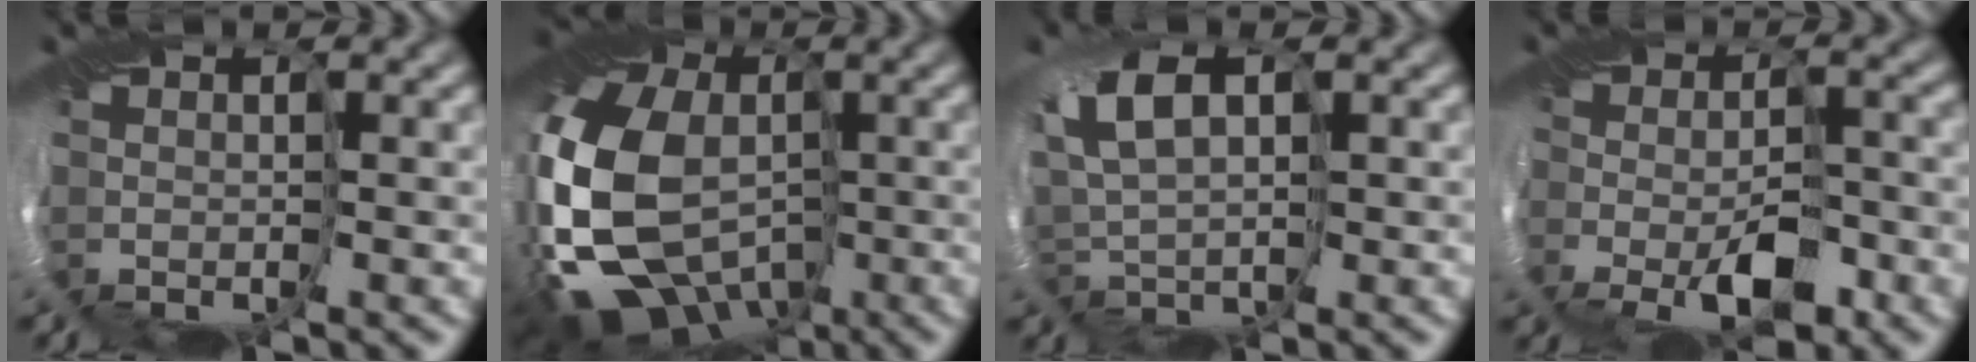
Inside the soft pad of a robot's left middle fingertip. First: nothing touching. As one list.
[{"total": 15.5, "force": [-5.6, 10.2, 10.2], "torque": [-0.215, -0.008, -0.097]}, {"total": 5.6, "force": [-1.0, 3.2, 4.5], "torque": [-0.097, -0.004, -0.028]}, {"total": 2.8, "force": [-1.9, 0.6, 2.0], "torque": [-0.027, -0.004, -0.032]}]